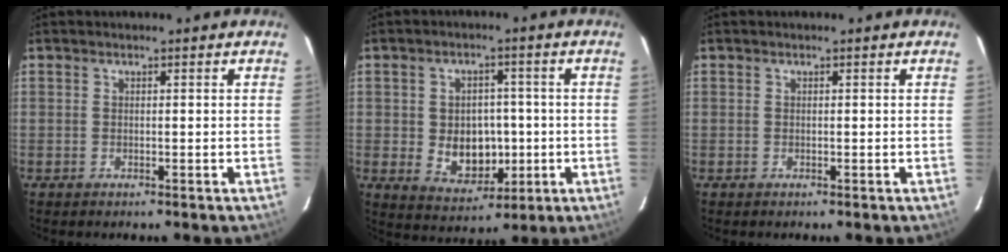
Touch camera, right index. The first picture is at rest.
{"total": 8.9, "force": [-1.0, 7.1, 5.2], "torque": [-0.107, 0.001, 0.005]}
{"total": 0.0}